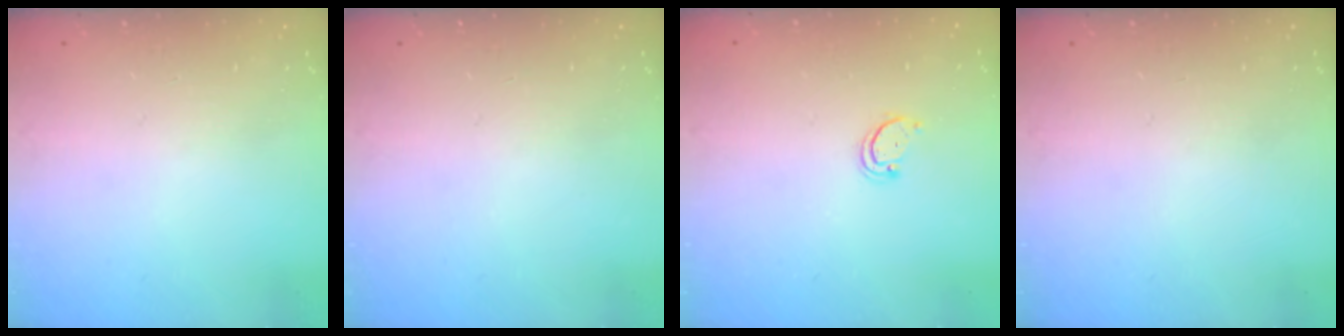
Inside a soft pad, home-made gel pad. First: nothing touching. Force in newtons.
{"total": 0.0}
{"total": 1.9, "press": 1.9, "slide": 0.2}
{"total": 0.0}